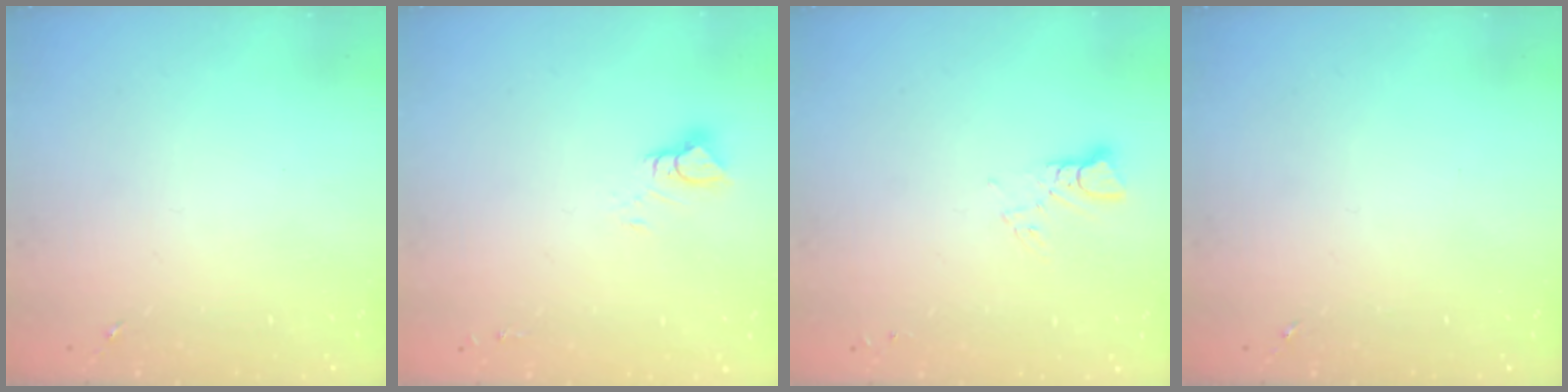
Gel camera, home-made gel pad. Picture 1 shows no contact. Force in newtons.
{"total": 4.5, "press": 4.5, "slide": 0.2}
{"total": 2.9, "press": 2.9, "slide": 0.2}
{"total": 0.0}